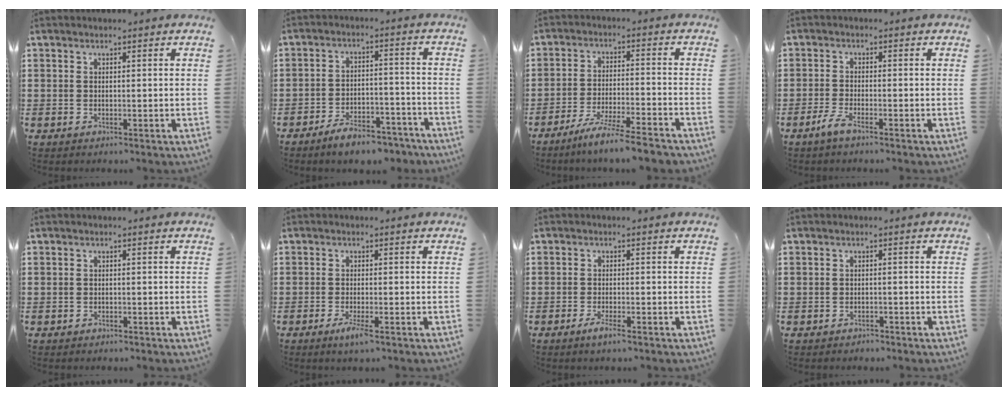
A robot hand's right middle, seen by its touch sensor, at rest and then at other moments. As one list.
[{"total": 6.3, "force": [-5.7, 1.2, 2.3], "torque": [-0.039, 0.009, -0.108]}, {"total": 6.7, "force": [-5.9, -0.5, 3.1], "torque": [-0.065, -0.017, -0.114]}, {"total": 2.7, "force": [-1.8, 0.3, 2.1], "torque": [-0.056, -0.008, -0.038]}, {"total": 0.7, "force": [-0.6, 0.3, 0.1], "torque": [-0.004, 0.000, -0.013]}, {"total": 2.8, "force": [-1.5, 0.3, 2.4], "torque": [-0.053, -0.010, -0.029]}, {"total": 2.2, "force": [-1.4, 0.2, 1.7], "torque": [-0.036, -0.005, -0.028]}, {"total": 1.1, "force": [-1.0, 0.3, 0.0], "torque": [-0.004, 0.002, -0.023]}]